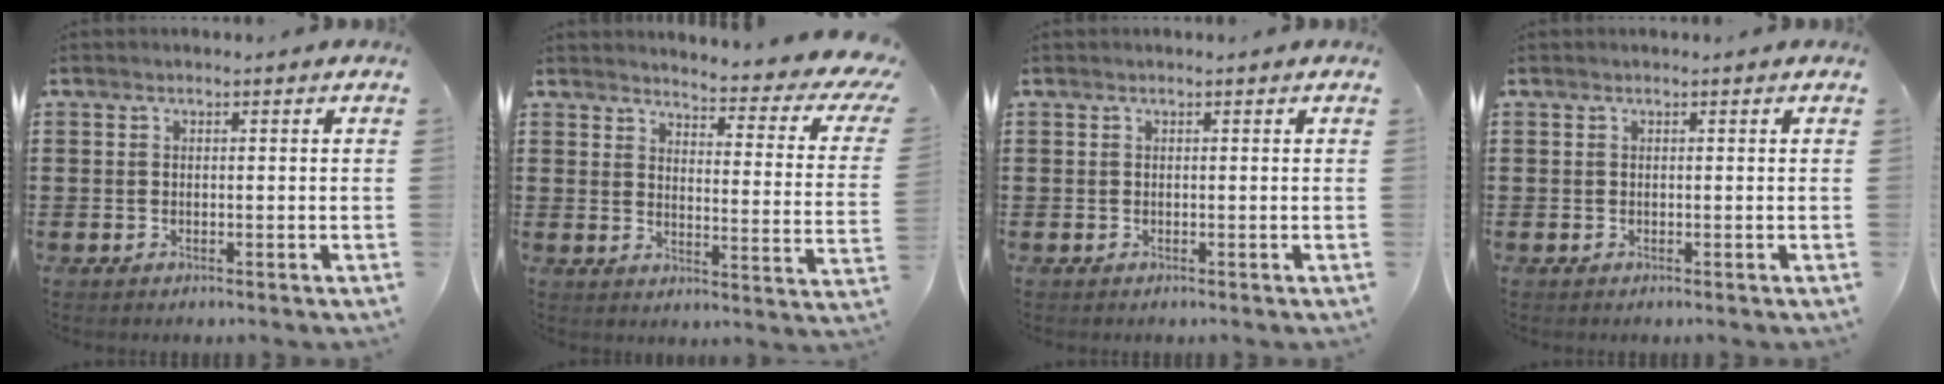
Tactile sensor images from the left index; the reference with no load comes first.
{"total": 4.3, "force": [3.6, 0.3, 2.2], "torque": [-0.038, -0.039, 0.051]}
{"total": 0.0}
{"total": 0.0}